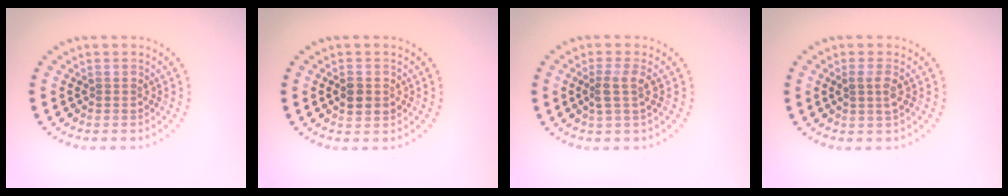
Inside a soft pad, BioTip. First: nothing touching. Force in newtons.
{"total": 1.8, "press": 1.8, "slide": 0.1}
{"total": 2.0, "press": 1.7, "slide": 1.1}
{"total": 1.4, "press": 1.3, "slide": 0.6}